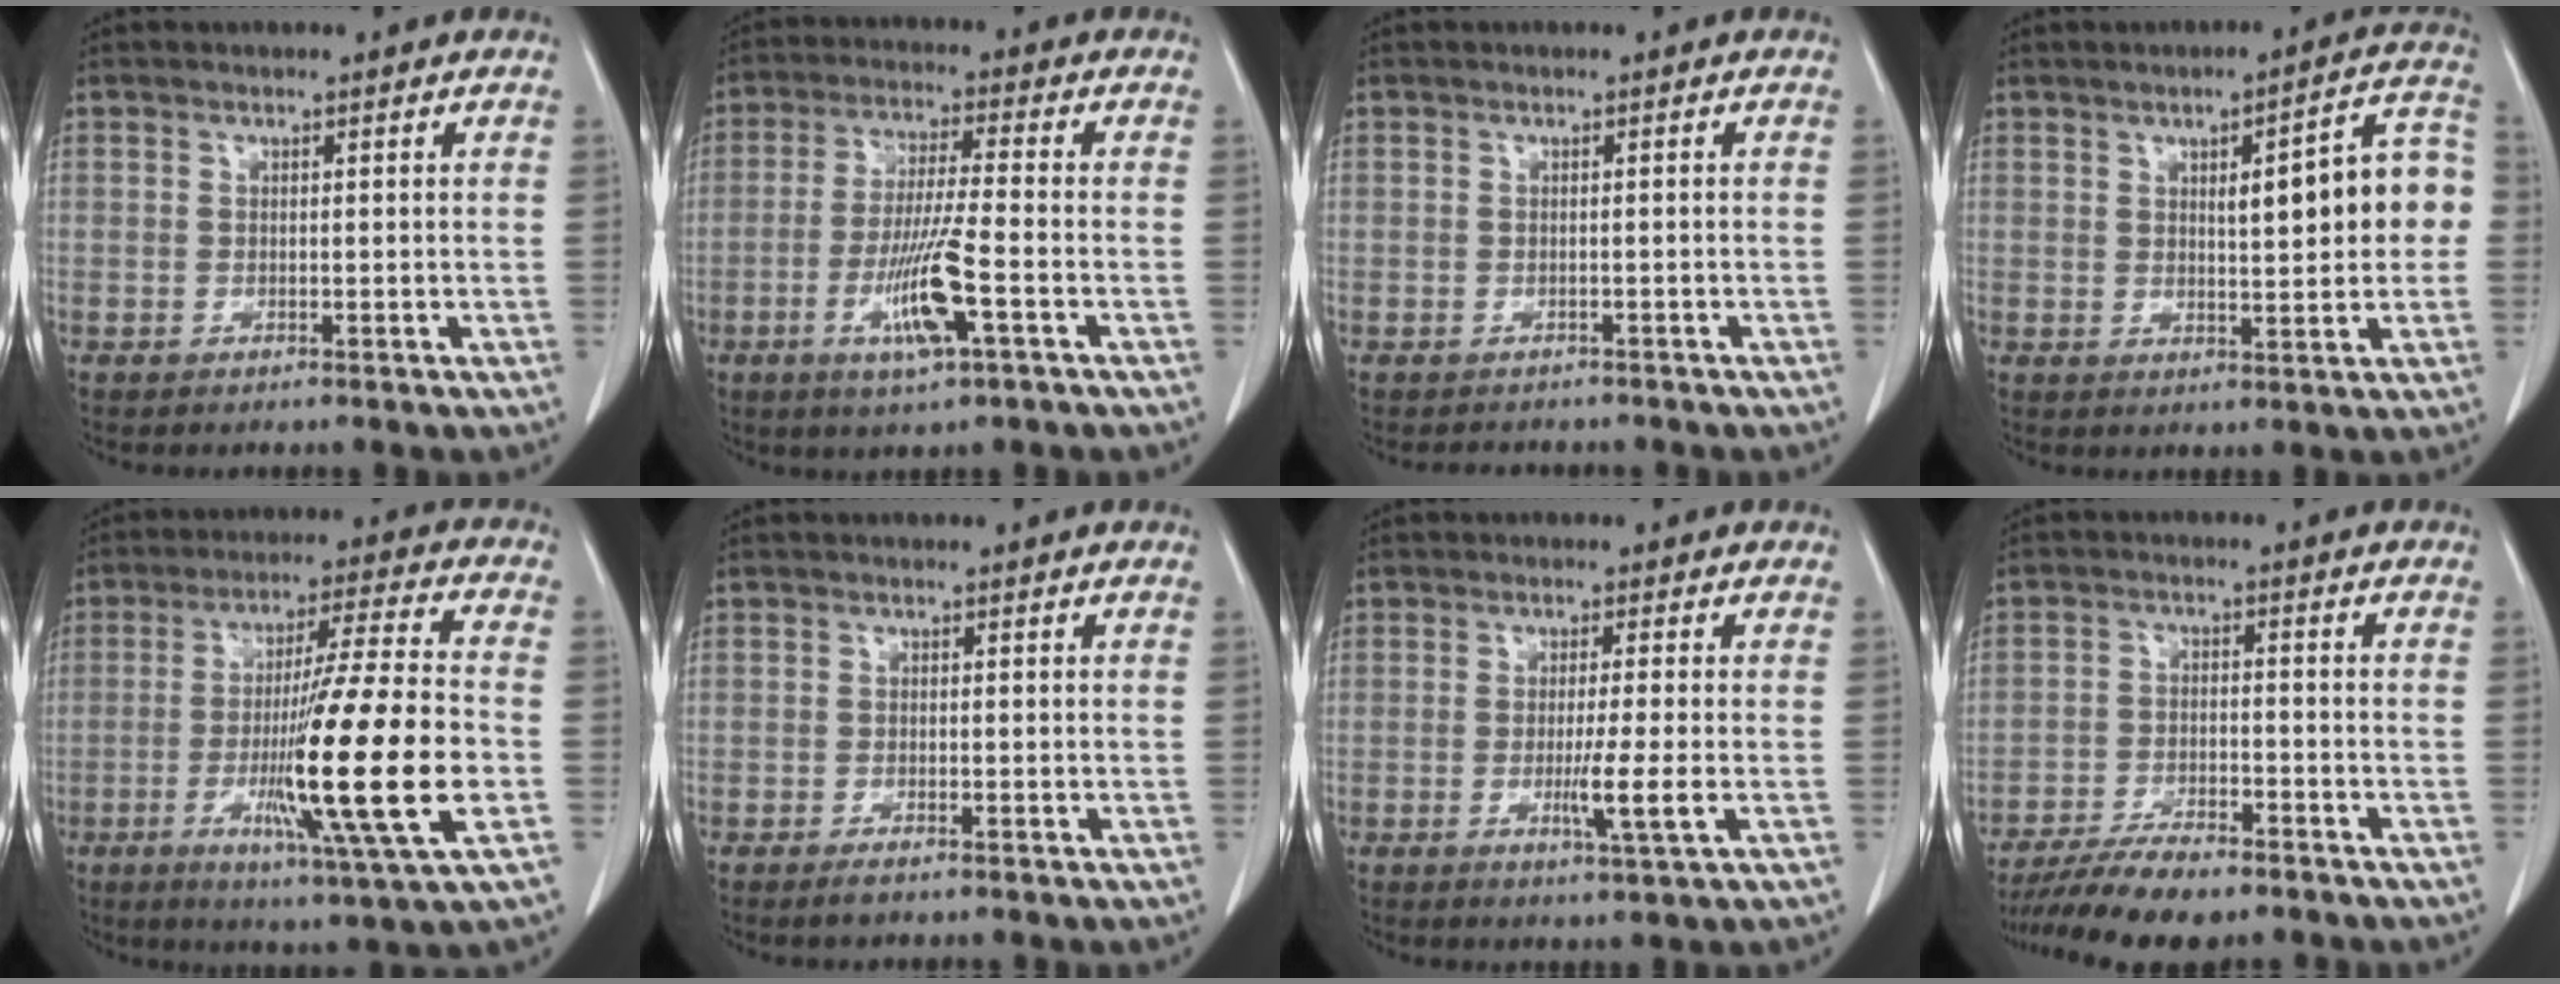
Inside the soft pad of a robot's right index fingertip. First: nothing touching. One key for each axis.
{"total": 9.5, "fx": -3.6, "fy": 0.2, "fz": 8.8, "tx": -0.170, "ty": -0.013, "tz": -0.069}
{"total": 3.0, "fx": -2.7, "fy": 1.3, "fz": 0.3, "tx": -0.010, "ty": -0.001, "tz": -0.036}
{"total": 10.5, "fx": 1.0, "fy": 2.4, "fz": 10.2, "tx": -0.130, "ty": 0.031, "tz": 0.014}
{"total": 19.2, "fx": -4.3, "fy": -0.8, "fz": 18.7, "tx": -0.322, "ty": -0.020, "tz": -0.077}
{"total": 1.4, "fx": -1.2, "fy": 0.2, "fz": 0.8, "tx": -0.018, "ty": -0.003, "tz": -0.018}
{"total": 5.1, "fx": -1.3, "fy": -0.7, "fz": 4.9, "tx": -0.085, "ty": -0.014, "tz": -0.023}
{"total": 10.1, "fx": -8.6, "fy": 1.7, "fz": 5.1, "tx": -0.082, "ty": -0.022, "tz": -0.142}